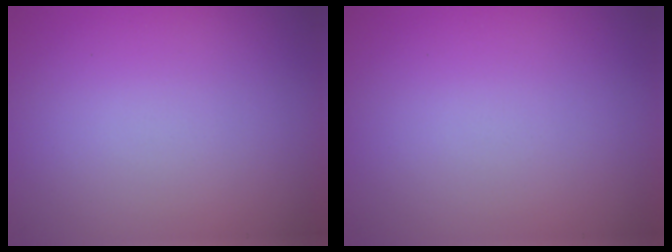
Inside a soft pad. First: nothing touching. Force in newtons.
{"total": 0.0}